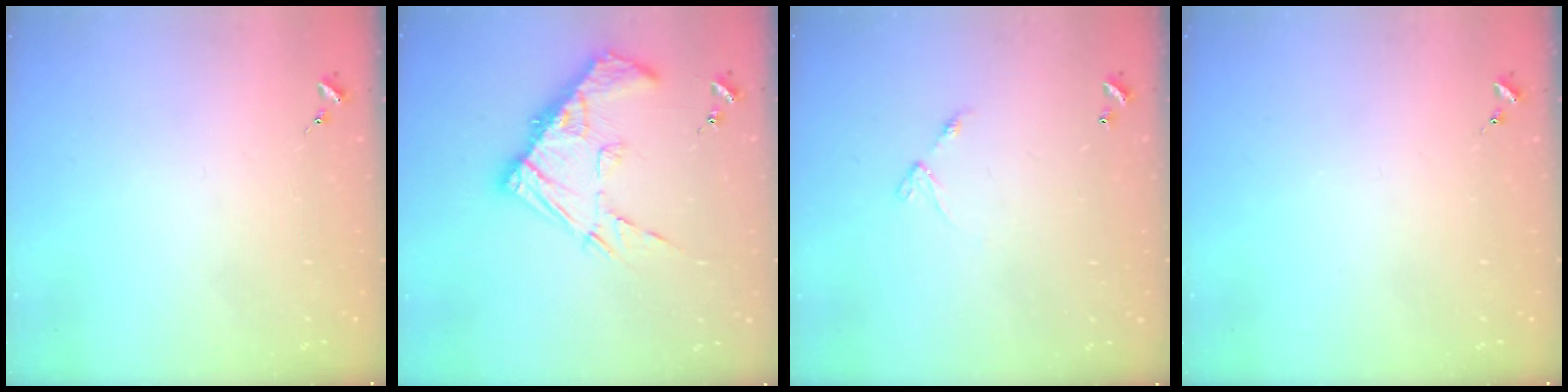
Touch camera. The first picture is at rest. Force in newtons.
{"total": 15.9, "press": 15.8, "slide": 1.5}
{"total": 4.7, "press": 4.7, "slide": 0.4}
{"total": 0.0}